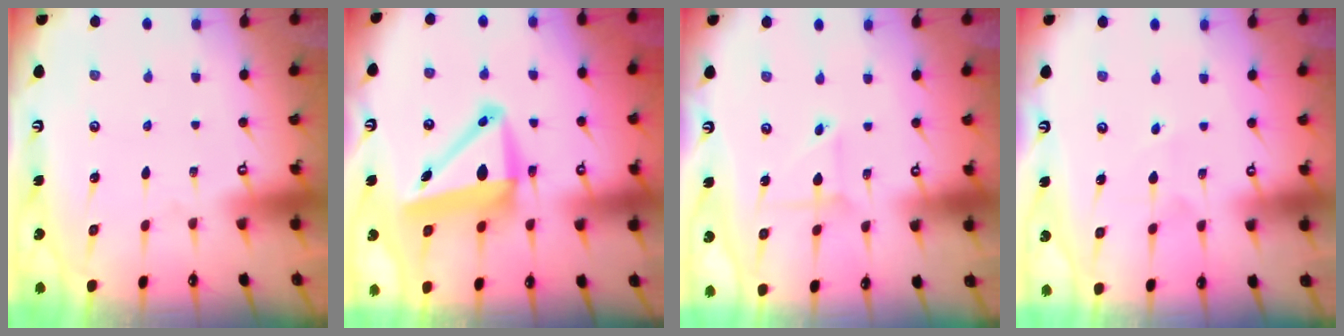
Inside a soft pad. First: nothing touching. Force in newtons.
{"total": 11.4, "press": 10.7, "slide": 4.0}
{"total": 2.8, "press": 2.8, "slide": 0.3}
{"total": 4.3, "press": 4.3, "slide": 0.5}